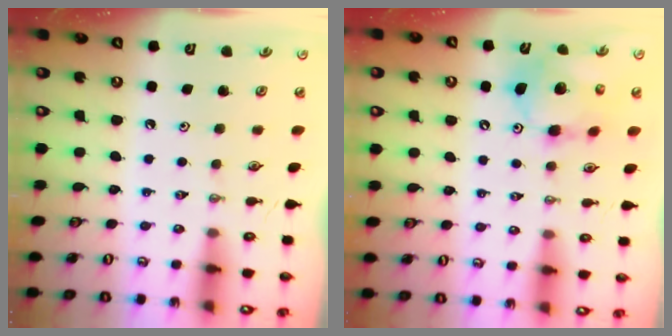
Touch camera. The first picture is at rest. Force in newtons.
{"total": 12.2, "press": 11.9, "slide": 2.4}